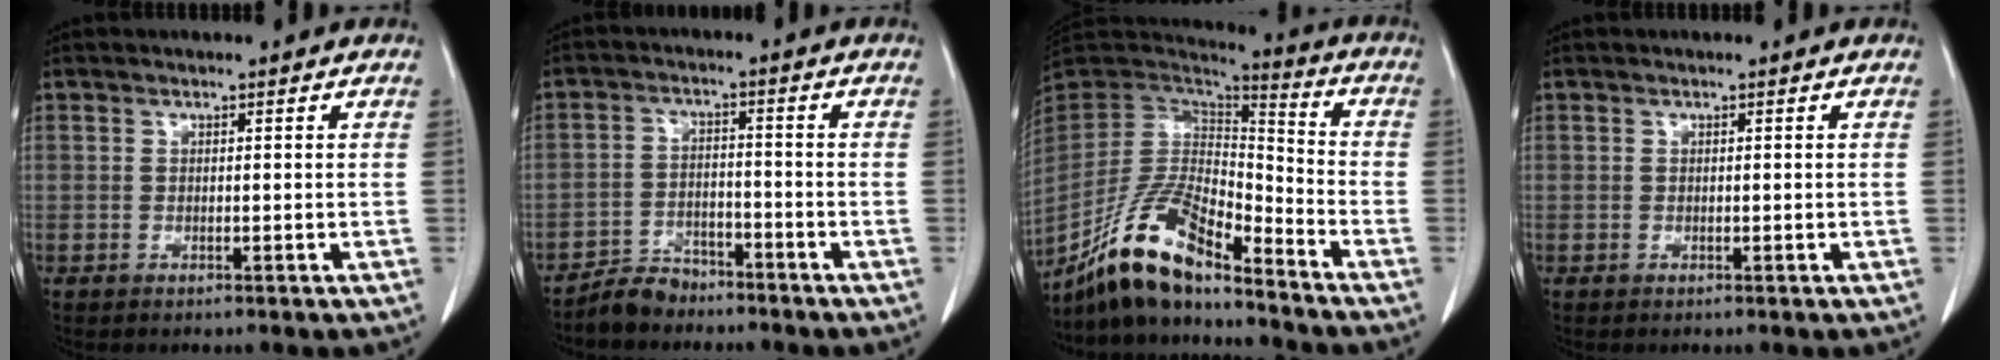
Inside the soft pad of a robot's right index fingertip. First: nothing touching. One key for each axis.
{"total": 4.6, "fx": -4.3, "fy": 1.6, "fz": 0.4, "tx": -0.009, "ty": -0.002, "tz": -0.078}
{"total": 15.3, "fx": -12.2, "fy": 3.2, "fz": 8.7, "tx": -0.168, "ty": 0.006, "tz": -0.228}
{"total": 0.0}